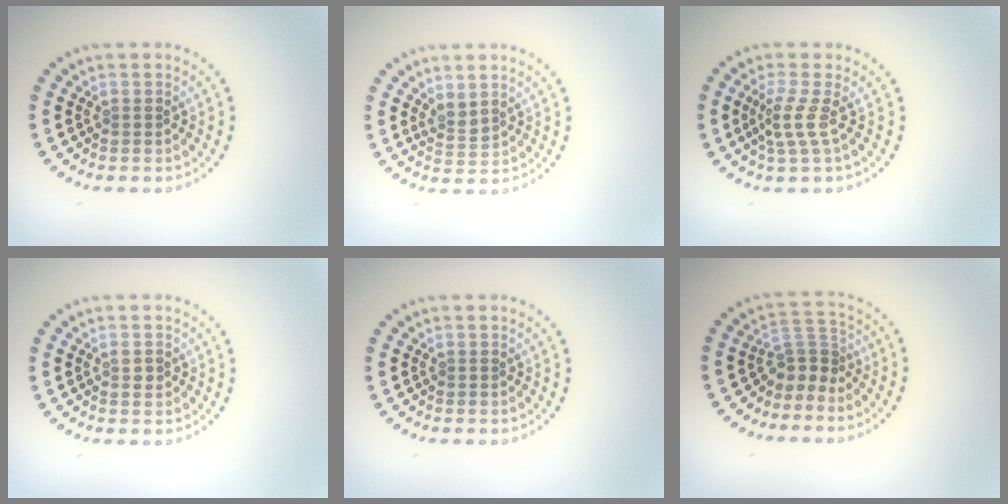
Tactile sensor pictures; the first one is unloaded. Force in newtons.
{"total": 1.5, "press": 1.3, "slide": 0.7}
{"total": 2.3, "press": 1.5, "slide": 1.7}
{"total": 1.2, "press": 1.2, "slide": 0.2}
{"total": 0.0}
{"total": 2.8, "press": 1.8, "slide": 2.1}